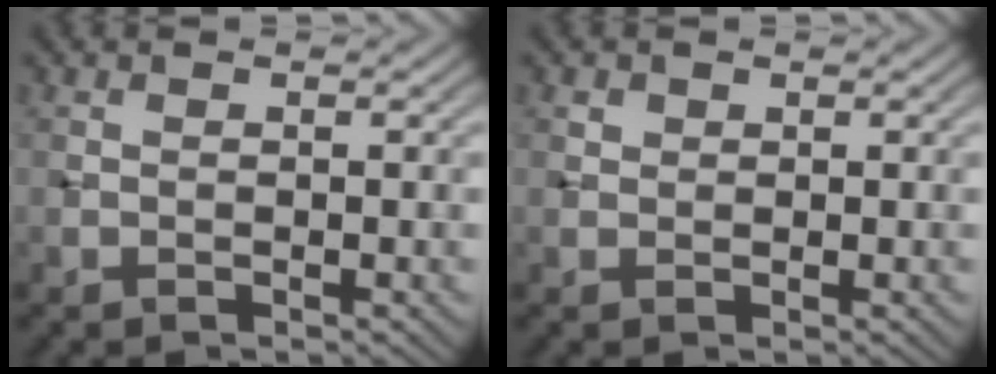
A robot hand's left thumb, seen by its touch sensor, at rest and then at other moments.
{"total": 0.9, "force": [0.5, 0.7, 0.2], "torque": [-0.003, -0.001, 0.010]}